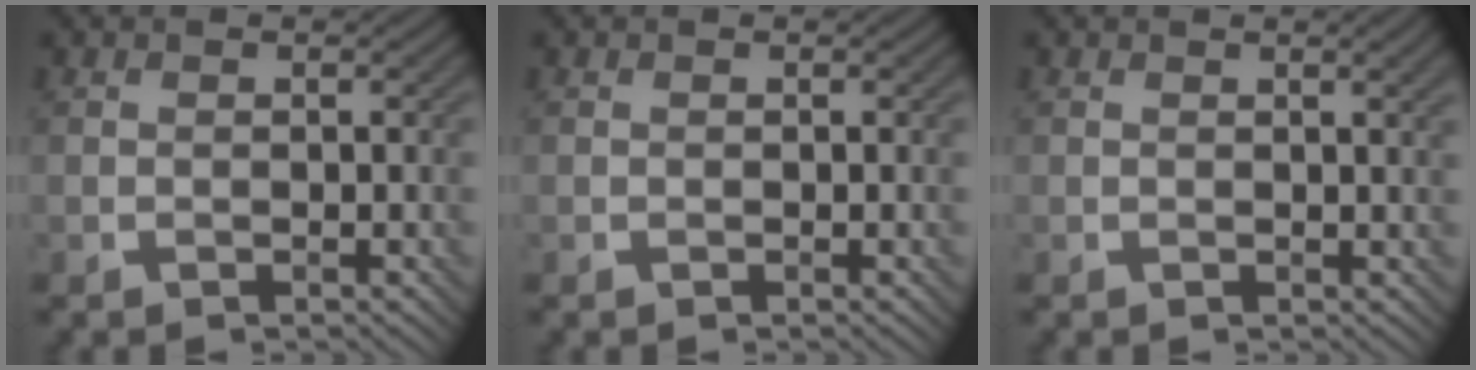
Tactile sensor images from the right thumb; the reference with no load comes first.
{"total": 0.0}
{"total": 1.9, "force": [0.8, 0.3, 1.7], "torque": [-0.023, 0.003, 0.011]}